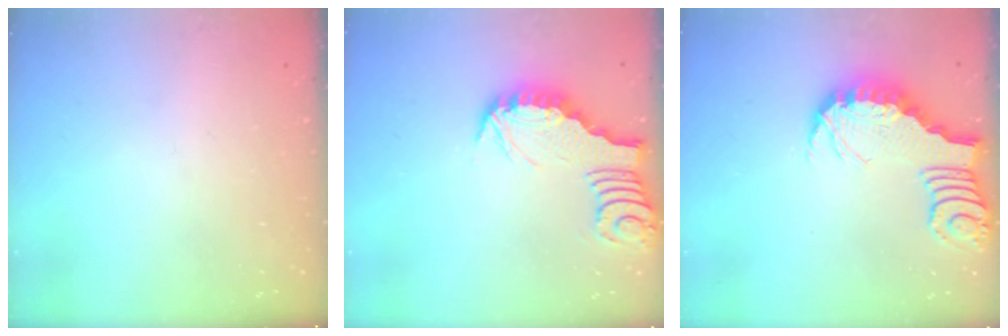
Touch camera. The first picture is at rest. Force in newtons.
{"total": 3.0, "press": 3.0, "slide": 0.3}
{"total": 3.2, "press": 3.1, "slide": 0.5}